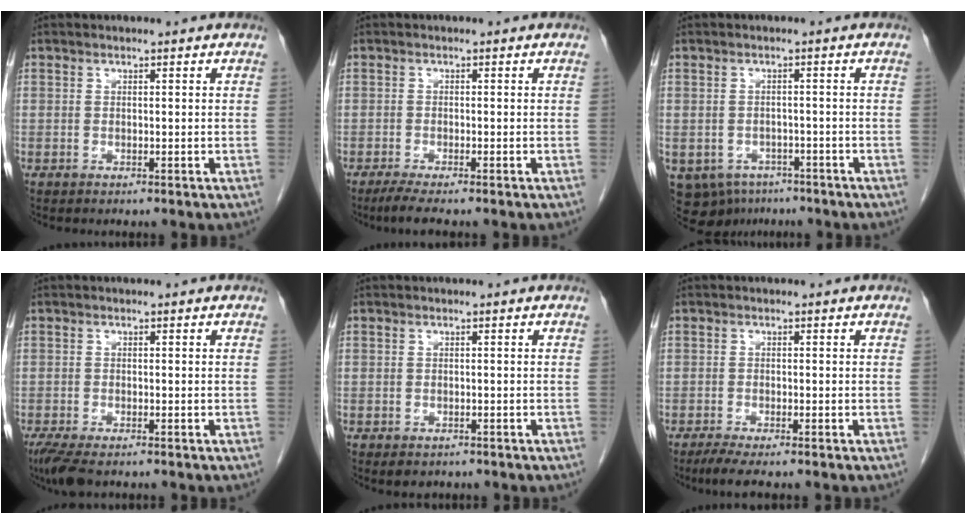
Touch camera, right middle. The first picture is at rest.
{"total": 3.2, "force": [-2.5, 0.0, 2.0], "torque": [-0.041, -0.009, -0.047]}
{"total": 9.6, "force": [-5.5, 7.2, 3.1], "torque": [-0.077, -0.002, -0.069]}
{"total": 4.8, "force": [-3.5, 1.3, 3.0], "torque": [-0.060, -0.014, -0.059]}
{"total": 2.6, "force": [-2.0, 1.5, 0.9], "torque": [-0.009, 0.000, -0.022]}
{"total": 3.2, "force": [-2.5, 0.2, 2.1], "torque": [-0.042, -0.009, -0.048]}